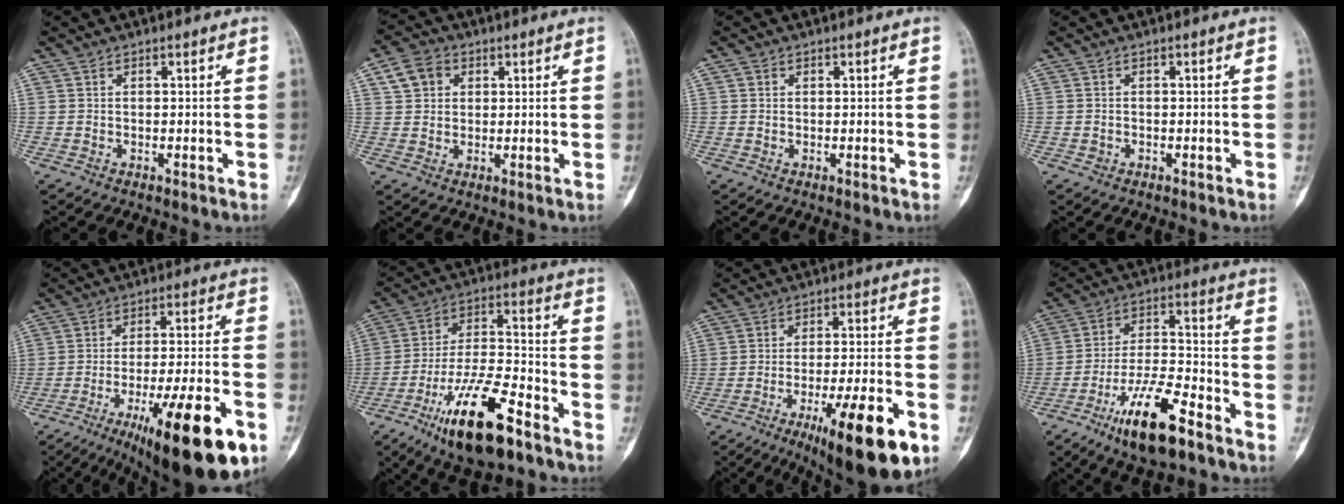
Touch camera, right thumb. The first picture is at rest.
{"total": 5.9, "force": [2.2, 4.7, 2.7], "torque": [-0.027, 0.001, 0.038]}
{"total": 0.8, "force": [0.4, 0.7, 0.2], "torque": [0.004, 0.000, 0.005]}
{"total": 0.7, "force": [-0.3, 0.6, 0.2], "torque": [-0.003, 0.006, -0.003]}
{"total": 22.8, "force": [-11.7, 4.8, 18.9], "torque": [-0.261, 0.038, -0.174]}
{"total": 18.6, "force": [-11.2, 5.7, 13.6], "torque": [-0.249, 0.063, -0.196]}
{"total": 18.4, "force": [-8.9, 3.8, 15.6], "torque": [-0.221, 0.026, -0.130]}
{"total": 14.9, "force": [-9.2, 4.2, 10.9], "torque": [-0.198, 0.055, -0.162]}